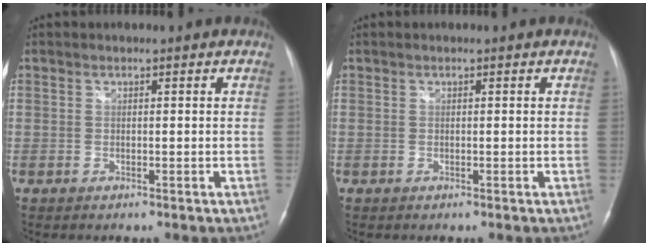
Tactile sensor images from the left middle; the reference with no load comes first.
{"total": 0.0}